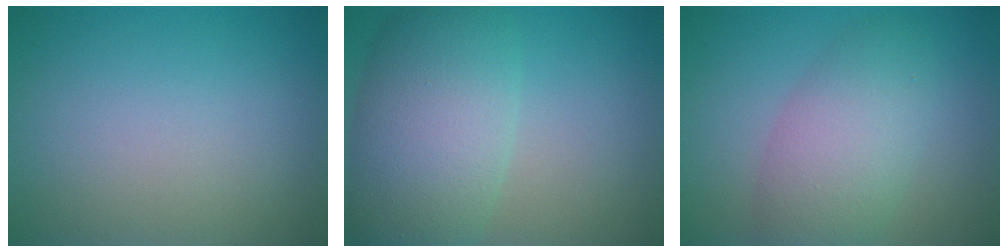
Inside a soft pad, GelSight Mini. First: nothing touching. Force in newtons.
{"total": 8.4, "press": 8.4, "slide": 0.3}
{"total": 5.5, "press": 5.5, "slide": 0.2}